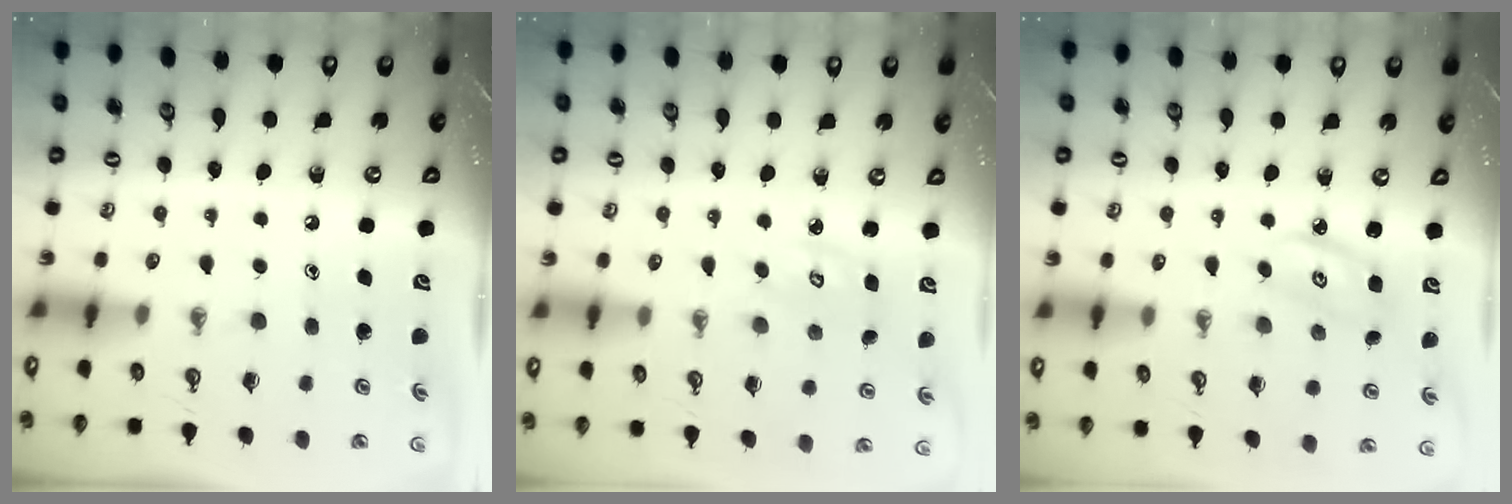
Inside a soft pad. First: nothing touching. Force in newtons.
{"total": 2.9, "press": 2.9, "slide": 0.1}
{"total": 3.3, "press": 3.3, "slide": 0.3}